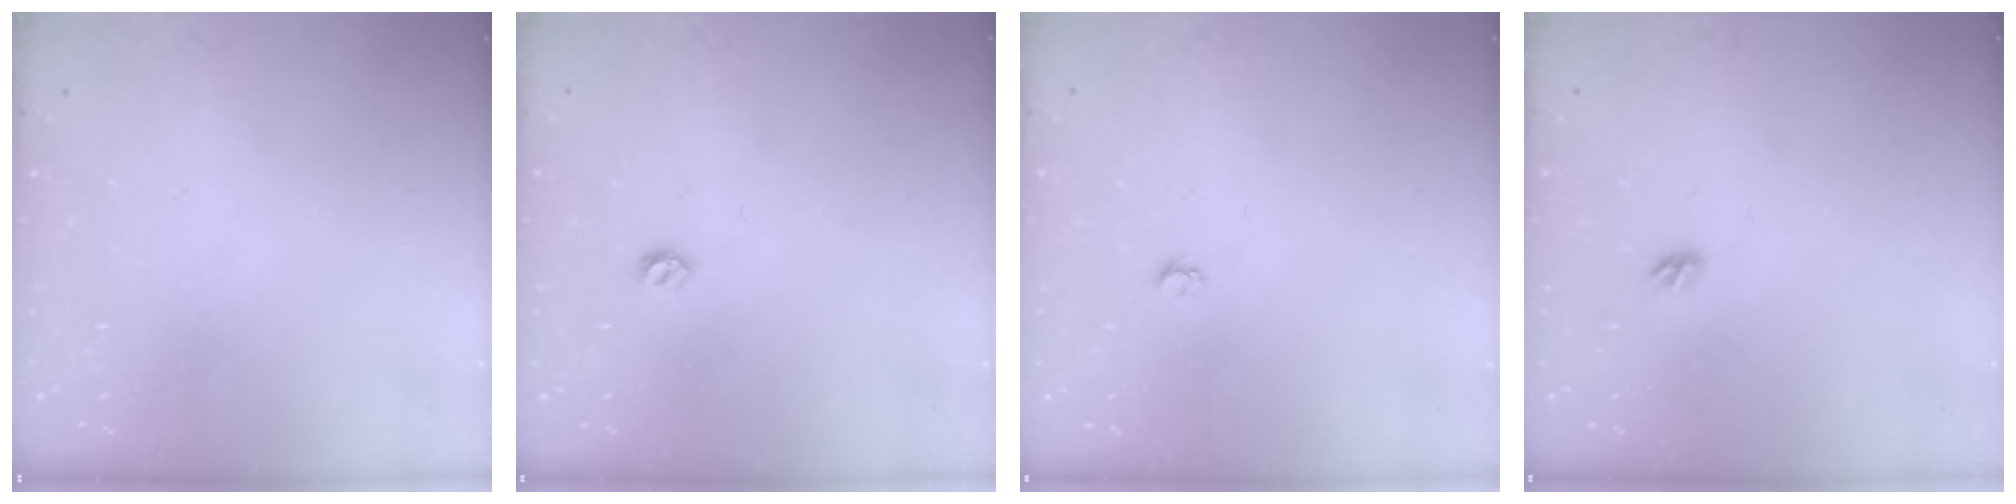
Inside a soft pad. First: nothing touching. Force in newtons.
{"total": 4.2, "press": 4.2, "slide": 0.7}
{"total": 3.2, "press": 3.2, "slide": 0.3}
{"total": 3.8, "press": 3.8, "slide": 0.7}